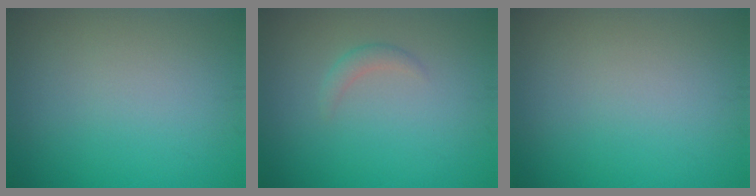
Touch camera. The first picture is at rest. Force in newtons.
{"total": 1.1, "press": 1.1, "slide": 0.1}
{"total": 0.0}